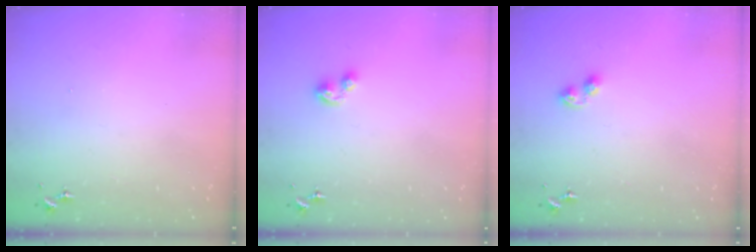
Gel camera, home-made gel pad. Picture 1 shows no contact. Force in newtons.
{"total": 5.6, "press": 5.5, "slide": 0.7}
{"total": 4.3, "press": 4.3, "slide": 0.3}